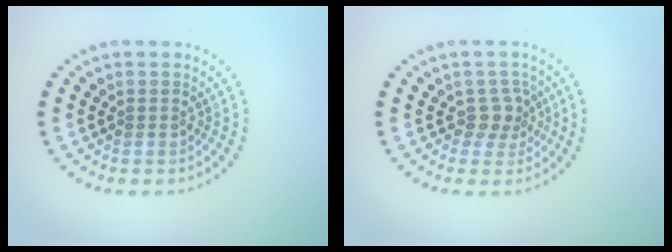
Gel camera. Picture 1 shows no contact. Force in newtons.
{"total": 2.0, "press": 1.6, "slide": 1.3}